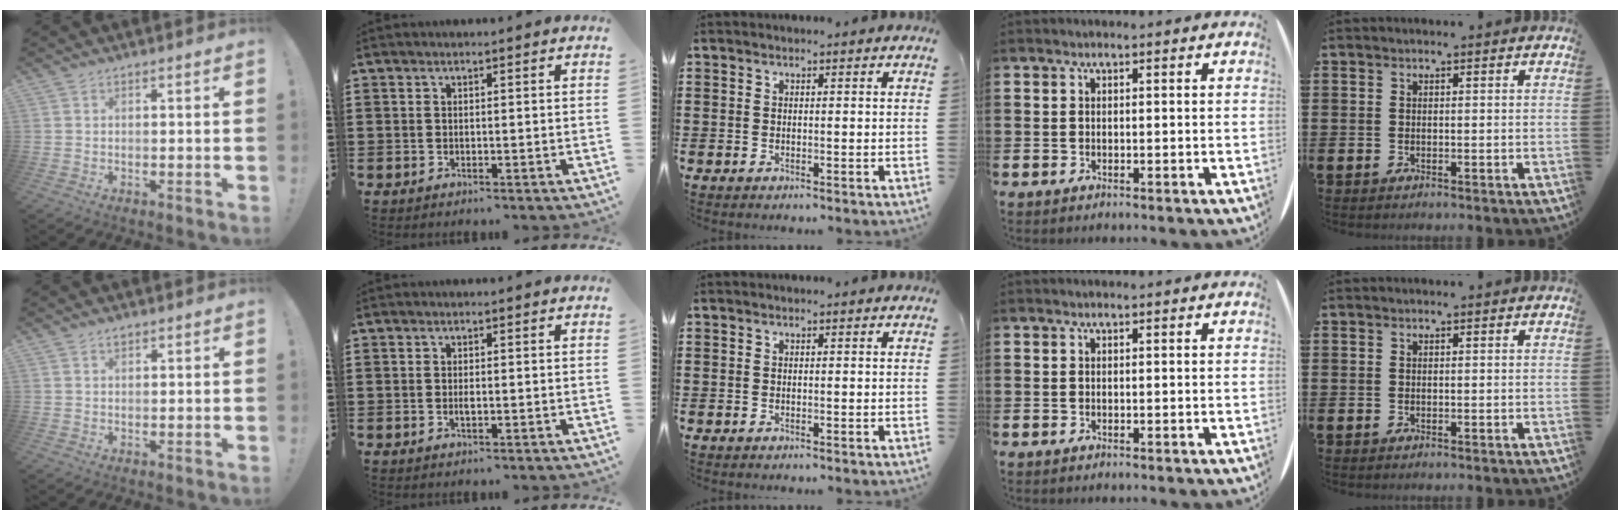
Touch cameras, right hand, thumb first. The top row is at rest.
{"thumb": {"total": 1.0, "force": [0.8, 0.4, 0.4], "torque": [-0.008, -0.001, 0.015]}, "index": {"total": 1.1, "force": [-0.2, 0.4, 1.0], "torque": [-0.020, -0.001, -0.003]}}